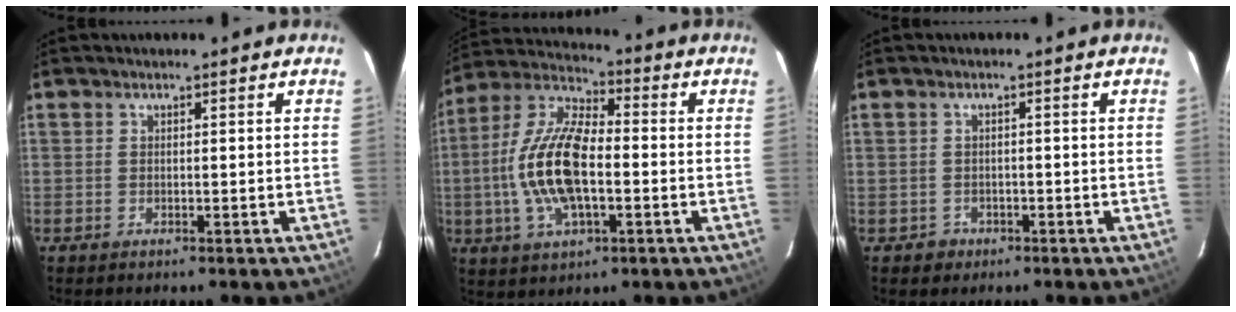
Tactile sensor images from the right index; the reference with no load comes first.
{"total": 16.2, "force": [-2.3, 7.0, 14.4], "torque": [-0.299, 0.006, -0.048]}
{"total": 2.6, "force": [-1.0, 2.3, 0.2], "torque": [-0.008, 0.005, -0.012]}